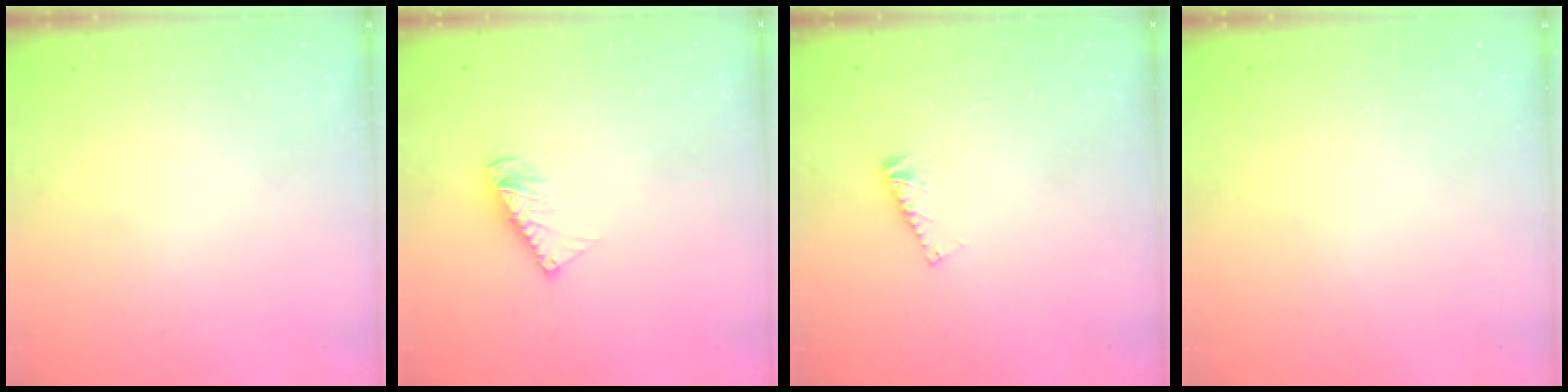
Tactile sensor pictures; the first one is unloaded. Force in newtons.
{"total": 7.1, "press": 7.1, "slide": 0.6}
{"total": 3.8, "press": 3.8, "slide": 0.3}
{"total": 0.0}